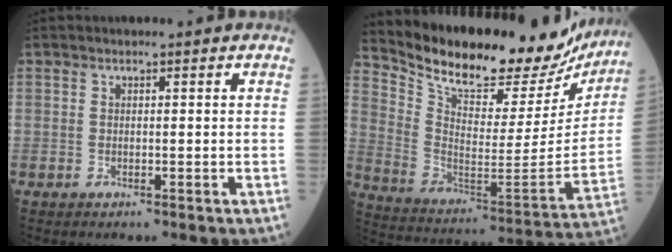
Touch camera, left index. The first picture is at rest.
{"total": 26.4, "force": [23.7, 7.2, 8.9], "torque": [-0.152, -0.056, 0.337]}